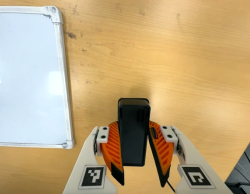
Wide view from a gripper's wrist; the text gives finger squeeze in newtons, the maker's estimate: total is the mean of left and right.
{"total": 9.6, "left": 7.9, "right": 11.3}